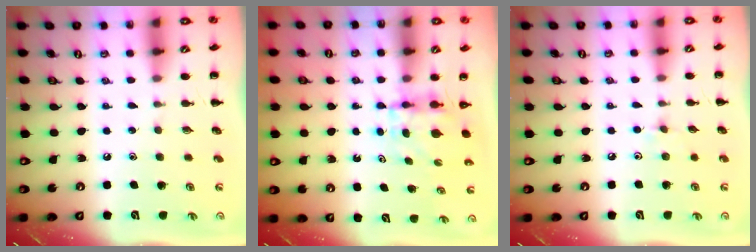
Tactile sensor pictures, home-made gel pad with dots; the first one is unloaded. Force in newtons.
{"total": 4.0, "press": 3.9, "slide": 0.3}
{"total": 4.0, "press": 3.7, "slide": 1.4}